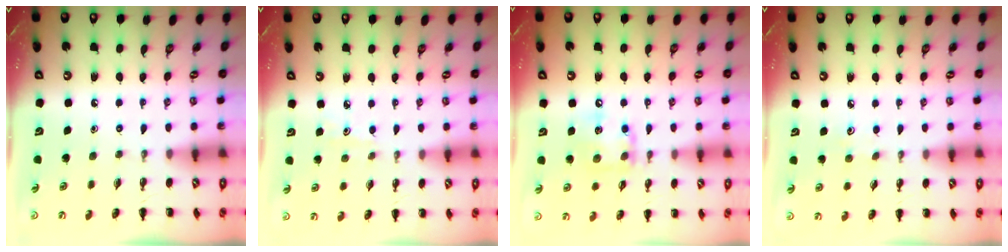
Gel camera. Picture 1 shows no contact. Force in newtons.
{"total": 2.6, "press": 2.3, "slide": 1.1}
{"total": 11.8, "press": 11.7, "slide": 1.3}
{"total": 4.8, "press": 4.7, "slide": 1.2}